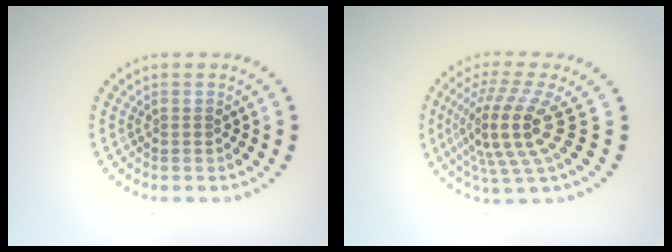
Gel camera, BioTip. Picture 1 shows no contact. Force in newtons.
{"total": 5.3, "press": 3.9, "slide": 3.6}